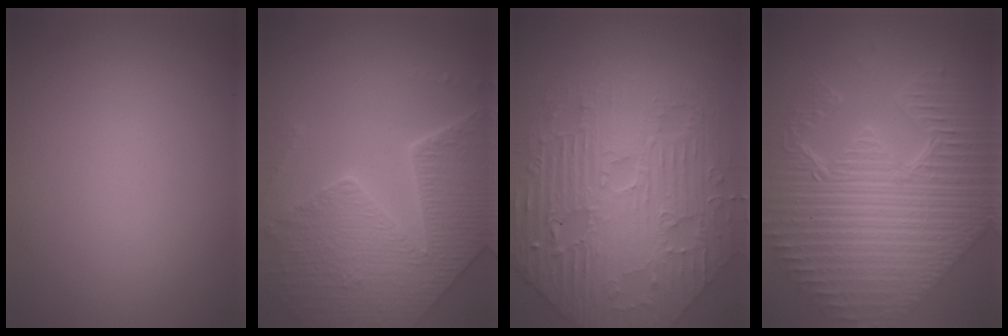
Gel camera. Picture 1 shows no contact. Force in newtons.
{"total": 8.2, "press": 5.8, "slide": 5.8}
{"total": 8.2, "press": 6.6, "slide": 4.8}
{"total": 12.4, "press": 8.0, "slide": 9.5}